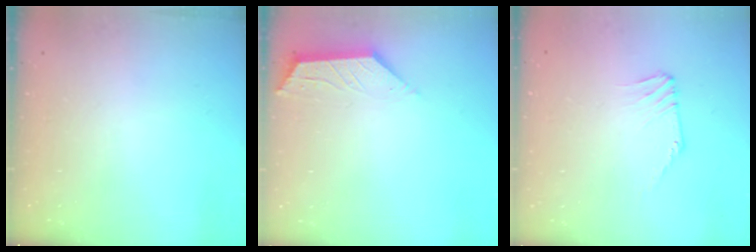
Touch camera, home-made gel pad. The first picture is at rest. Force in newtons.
{"total": 3.0, "press": 2.9, "slide": 0.5}
{"total": 1.3, "press": 1.2, "slide": 0.2}